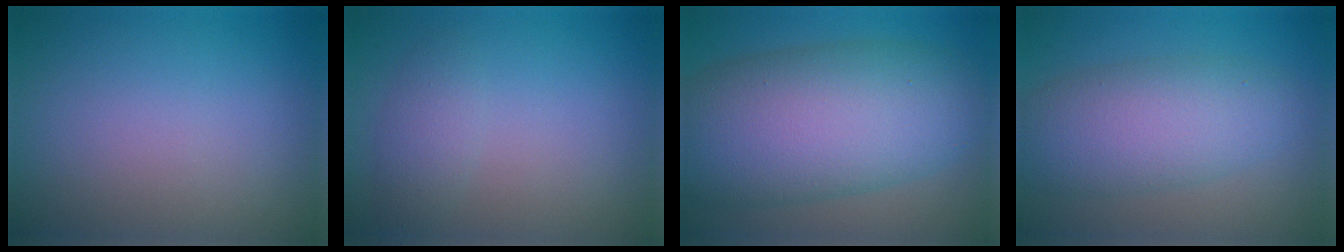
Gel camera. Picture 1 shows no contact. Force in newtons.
{"total": 2.0, "press": 2.0, "slide": 0.1}
{"total": 12.7, "press": 12.7, "slide": 0.3}
{"total": 6.7, "press": 6.7, "slide": 0.1}